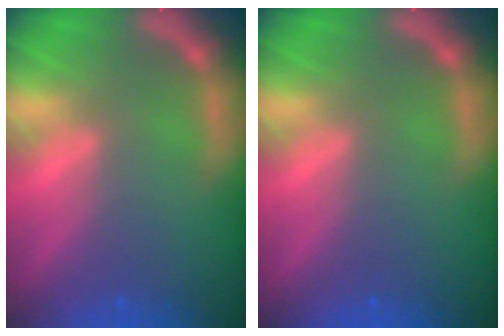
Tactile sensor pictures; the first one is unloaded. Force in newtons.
{"total": 0.0}